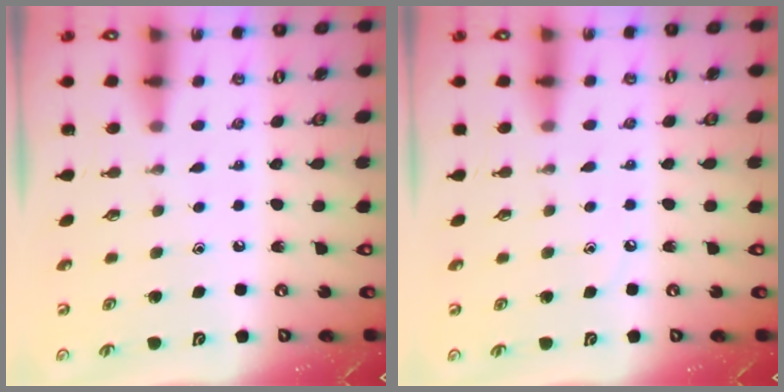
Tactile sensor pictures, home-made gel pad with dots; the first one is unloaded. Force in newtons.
{"total": 2.7, "press": 2.7, "slide": 0.4}